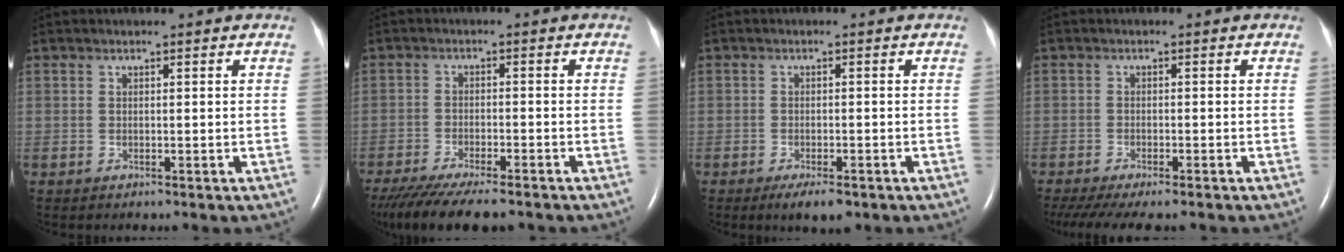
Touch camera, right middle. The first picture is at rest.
{"total": 13.3, "force": [-11.0, 2.4, 7.2], "torque": [-0.131, -0.029, -0.171]}
{"total": 3.8, "force": [-2.5, 1.1, 2.6], "torque": [-0.043, -0.004, -0.034]}
{"total": 11.1, "force": [-9.1, 2.1, 6.0], "torque": [-0.100, -0.015, -0.133]}